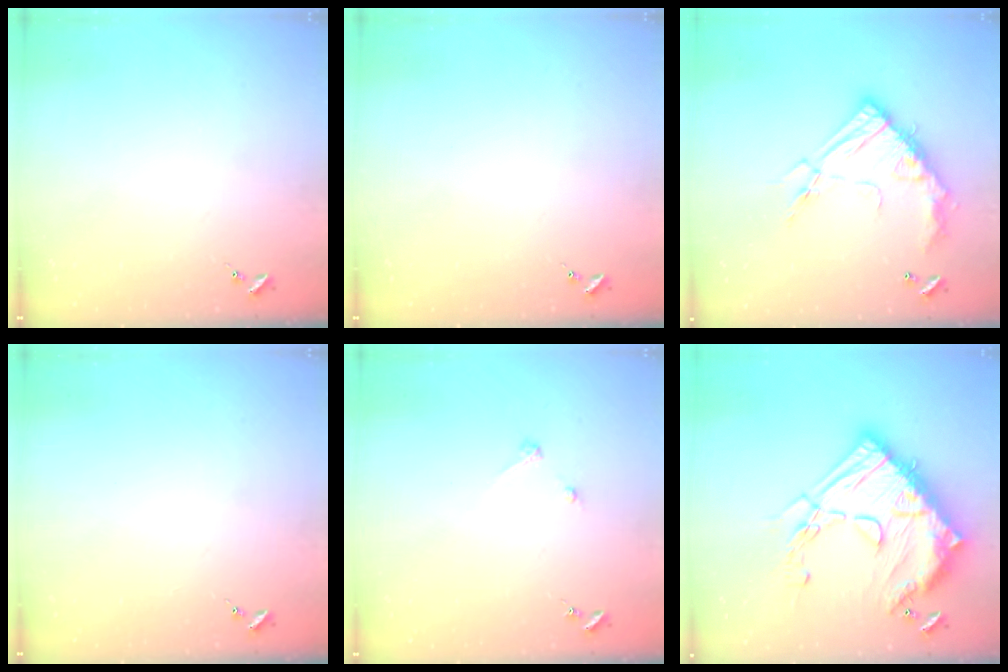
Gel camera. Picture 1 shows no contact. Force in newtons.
{"total": 0.0}
{"total": 18.1, "press": 18.0, "slide": 1.7}
{"total": 0.0}
{"total": 2.6, "press": 2.6, "slide": 0.3}
{"total": 29.9, "press": 29.8, "slide": 2.4}